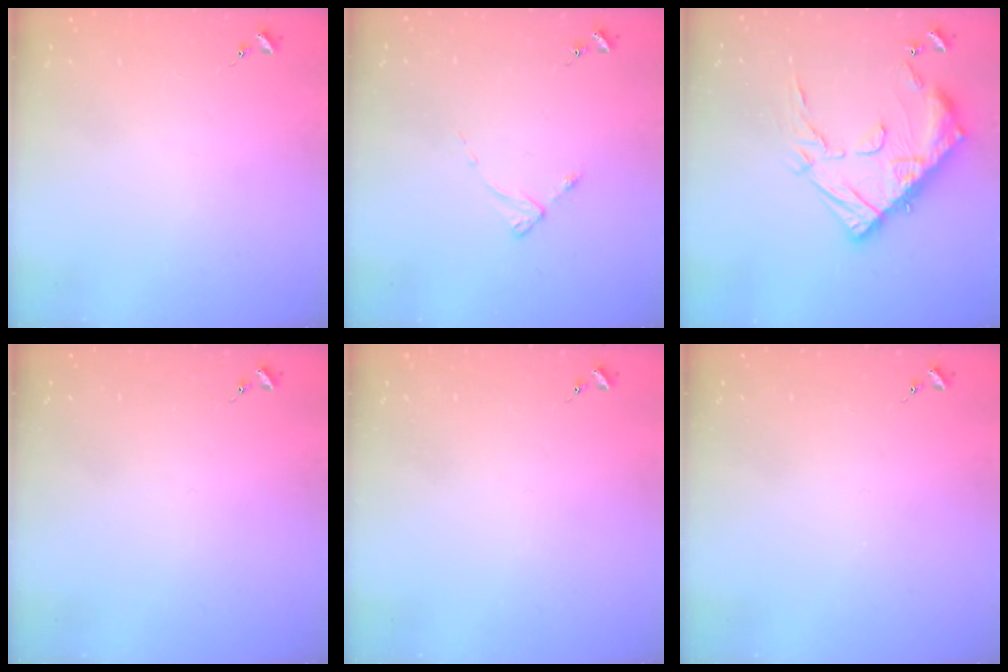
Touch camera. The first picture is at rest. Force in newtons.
{"total": 2.5, "press": 2.5, "slide": 0.3}
{"total": 20.3, "press": 20.3, "slide": 1.1}
{"total": 0.0}
{"total": 0.0}
{"total": 0.0}